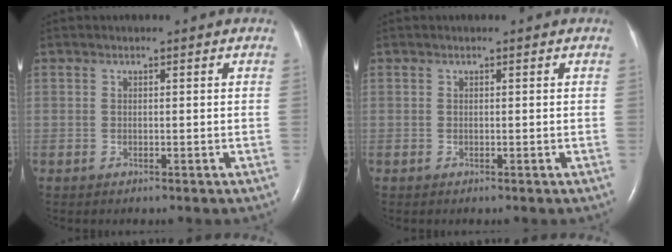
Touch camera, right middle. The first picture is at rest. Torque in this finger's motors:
{"motor_torque": [0.00, 0.00, 0.00, 0.00]}